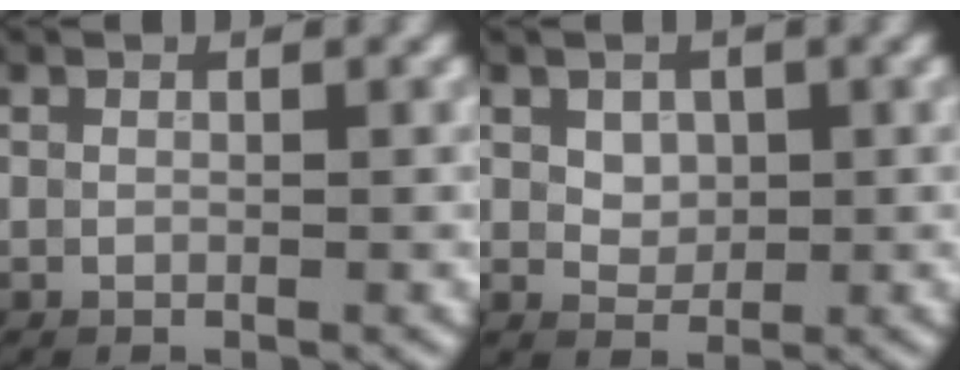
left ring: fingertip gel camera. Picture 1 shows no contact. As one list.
[{"total": 1.9, "force": [0.7, 1.5, 1.0], "torque": [-0.018, -0.005, 0.021]}]